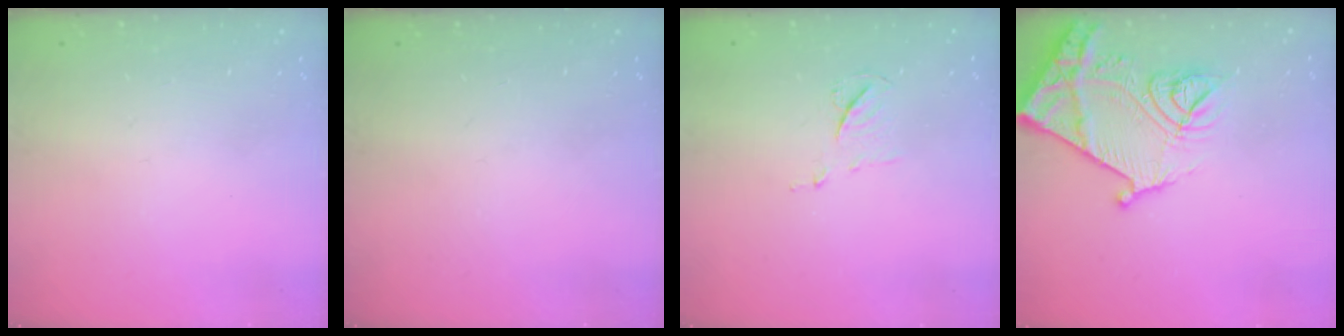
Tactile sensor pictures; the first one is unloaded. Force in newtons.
{"total": 0.0}
{"total": 6.1, "press": 6.0, "slide": 0.7}
{"total": 18.3, "press": 18.2, "slide": 2.0}